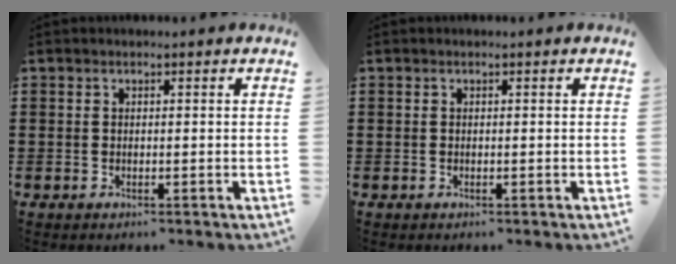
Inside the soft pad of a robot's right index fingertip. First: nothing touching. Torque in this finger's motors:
{"motor_torque": [0.11, 0.21, 0.00, 0.00]}